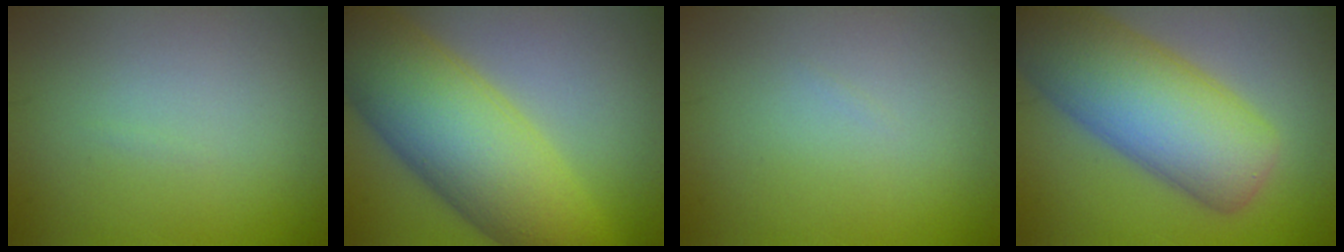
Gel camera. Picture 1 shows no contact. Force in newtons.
{"total": 11.3, "press": 11.3, "slide": 0.4}
{"total": 0.0}
{"total": 10.6, "press": 10.6, "slide": 0.5}